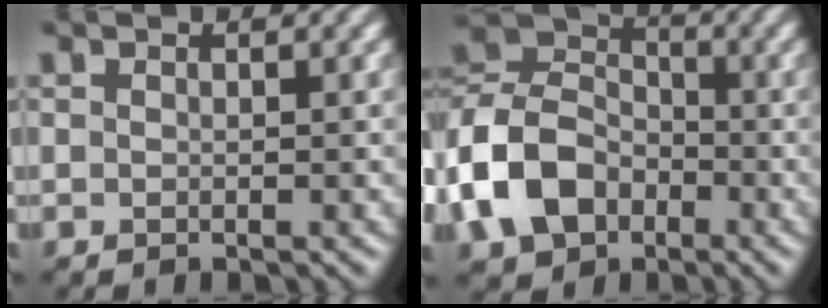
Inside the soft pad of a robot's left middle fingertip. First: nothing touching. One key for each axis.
{"total": 9.5, "fx": -4.0, "fy": 6.9, "fz": 5.0, "tx": -0.112, "ty": -0.002, "tz": -0.095}